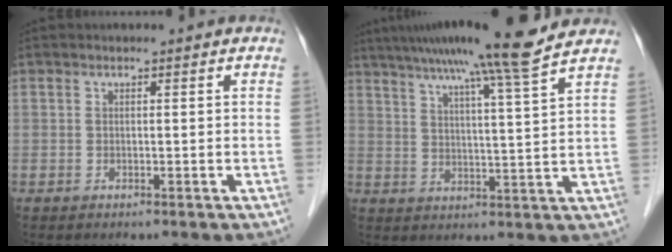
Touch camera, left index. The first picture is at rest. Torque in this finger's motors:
{"motor_torque": [1.06, -1.07, 0.84, 0.21]}